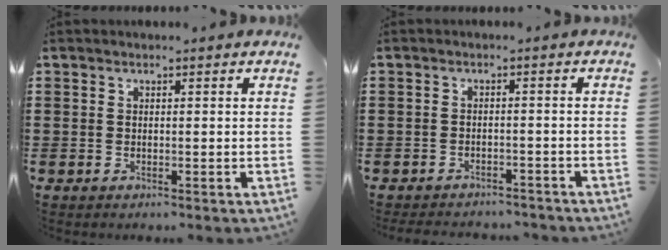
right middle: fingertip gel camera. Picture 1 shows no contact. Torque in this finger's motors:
{"motor_torque": [0.30, -0.30, -0.03, 0.01]}